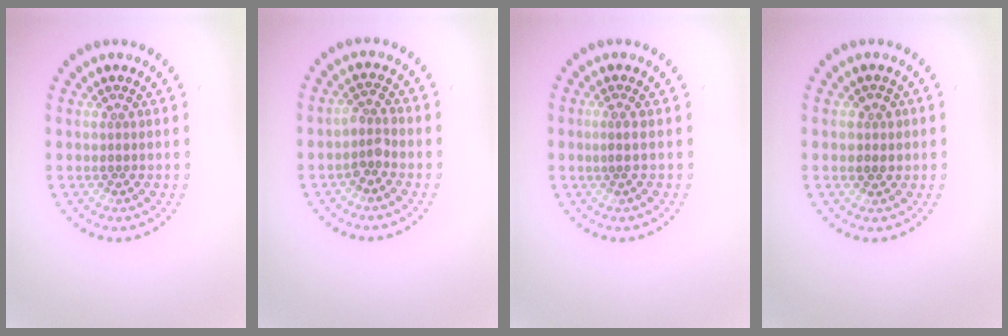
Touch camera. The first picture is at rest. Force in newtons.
{"total": 1.6, "press": 1.3, "slide": 1.1}
{"total": 0.7, "press": 0.3, "slide": 0.6}
{"total": 1.6, "press": 1.5, "slide": 0.5}